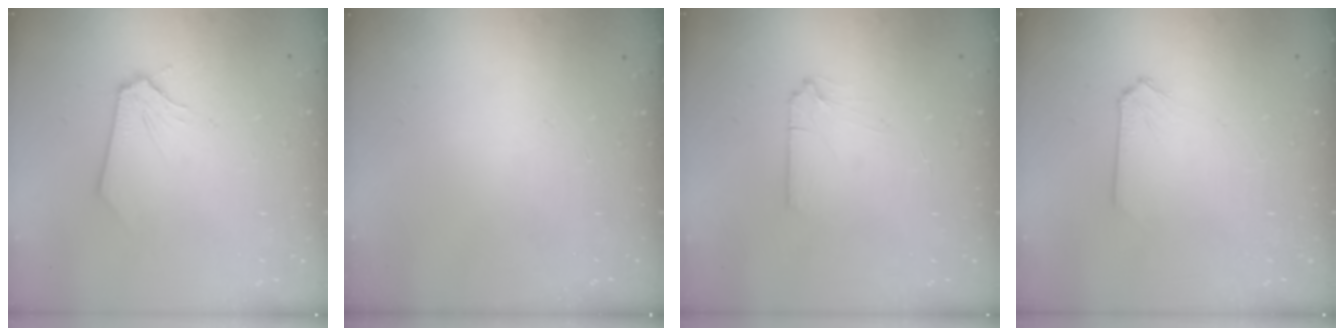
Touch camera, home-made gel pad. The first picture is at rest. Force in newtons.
{"total": 0.0}
{"total": 0.0}
{"total": 0.0}